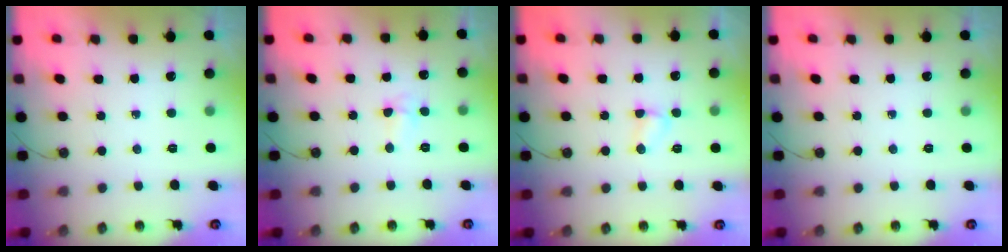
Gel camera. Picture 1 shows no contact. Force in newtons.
{"total": 5.4, "press": 4.5, "slide": 3.0}
{"total": 2.9, "press": 2.9, "slide": 0.3}
{"total": 0.0}